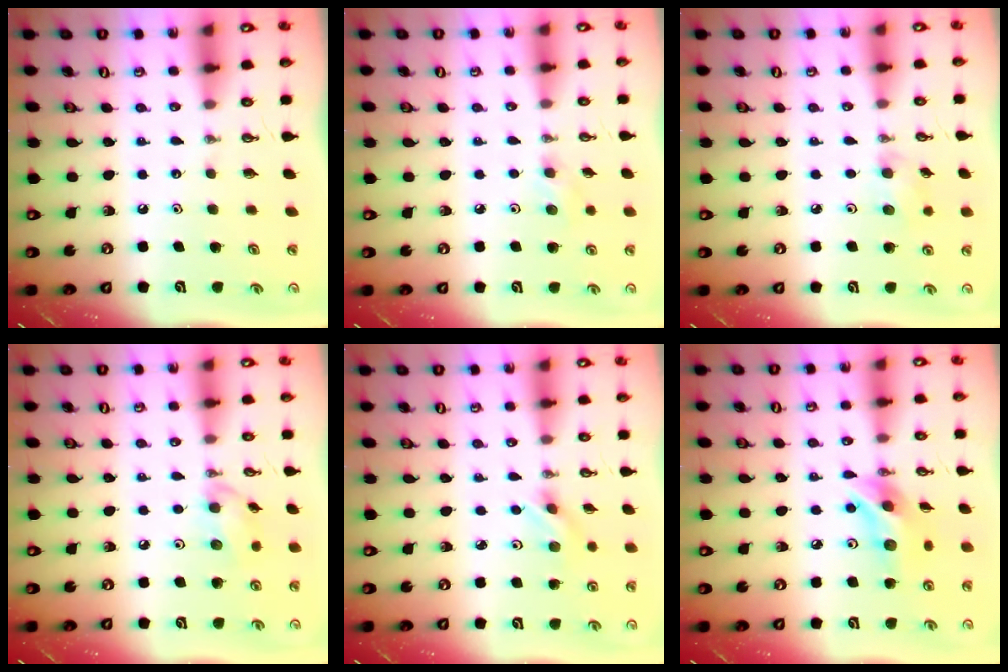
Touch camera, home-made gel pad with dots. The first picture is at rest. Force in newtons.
{"total": 7.6, "press": 6.5, "slide": 4.1}
{"total": 5.9, "press": 4.2, "slide": 4.1}
{"total": 7.9, "press": 7.8, "slide": 1.2}
{"total": 2.2, "press": 2.1, "slide": 0.6}
{"total": 12.9, "press": 12.8, "slide": 1.0}